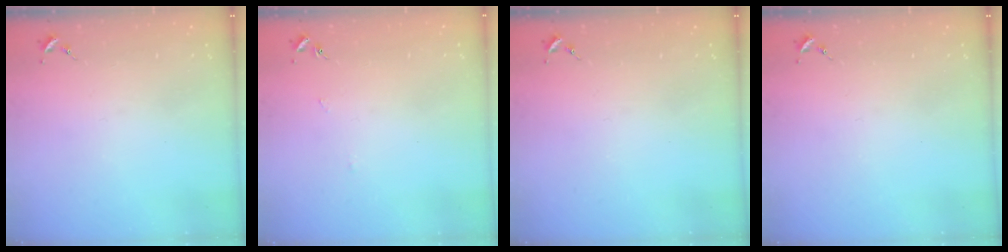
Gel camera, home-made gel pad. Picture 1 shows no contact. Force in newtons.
{"total": 3.1, "press": 3.1, "slide": 0.4}
{"total": 0.0}
{"total": 0.0}